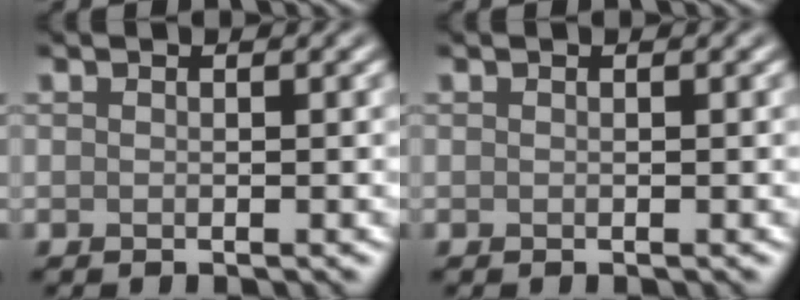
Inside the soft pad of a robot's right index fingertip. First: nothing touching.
{"total": 0.0}